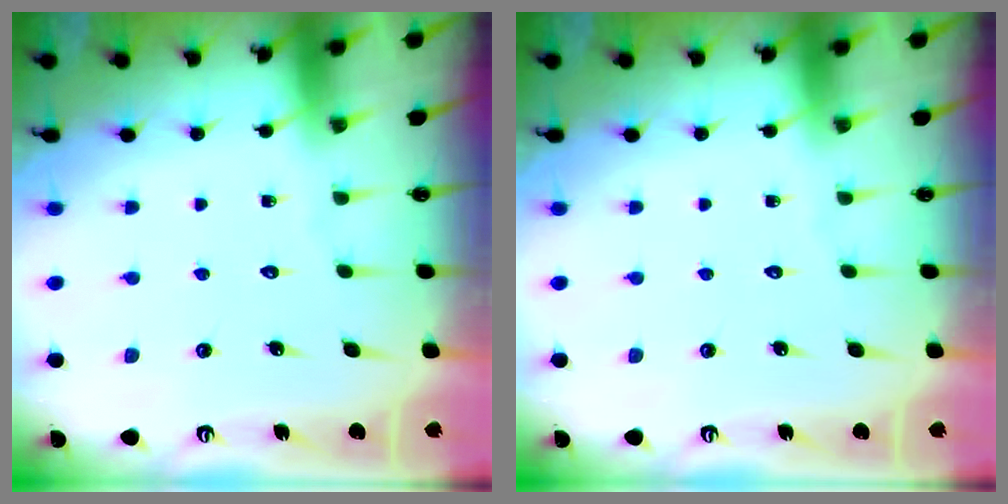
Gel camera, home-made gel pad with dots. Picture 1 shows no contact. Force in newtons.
{"total": 0.0}